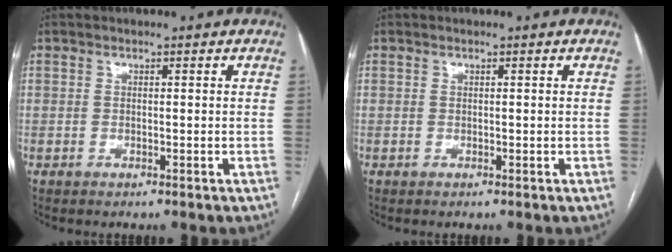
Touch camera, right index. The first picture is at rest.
{"total": 0.0}